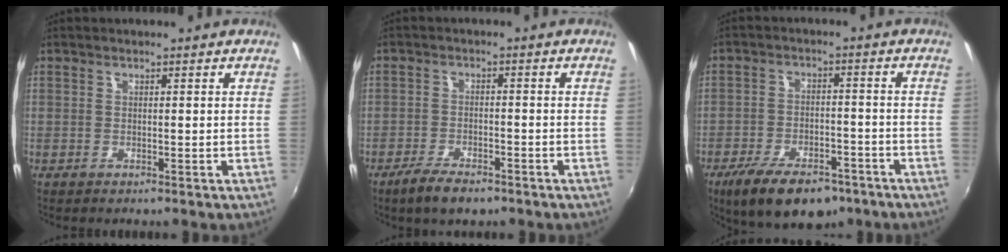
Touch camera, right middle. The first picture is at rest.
{"total": 5.9, "force": [-4.4, 2.2, 3.2], "torque": [-0.084, -0.009, -0.080]}
{"total": 14.2, "force": [-9.7, 6.3, 8.2], "torque": [-0.171, -0.020, -0.150]}